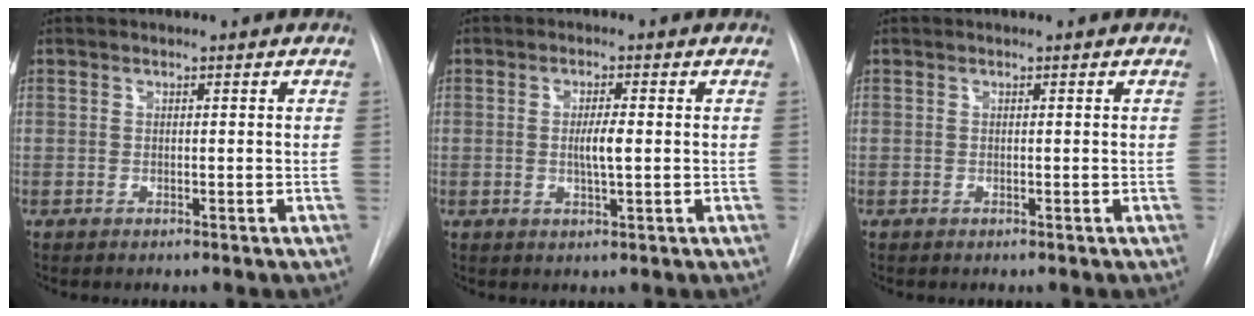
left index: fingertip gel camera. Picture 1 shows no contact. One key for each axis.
{"total": 3.1, "fx": -0.1, "fy": 0.4, "fz": 3.1, "tx": -0.056, "ty": -0.005, "tz": -0.002}
{"total": 0.0}